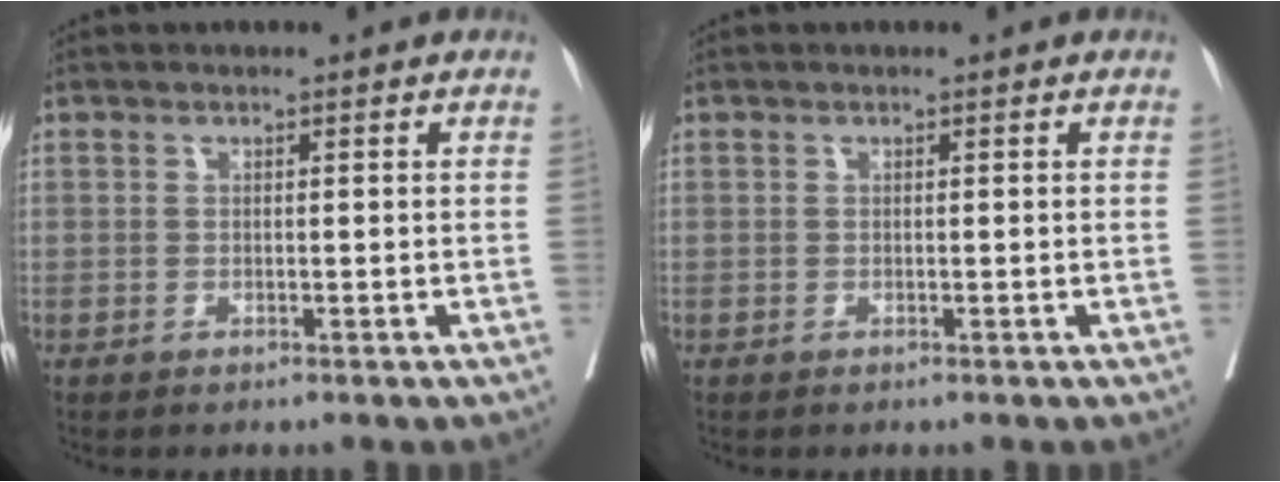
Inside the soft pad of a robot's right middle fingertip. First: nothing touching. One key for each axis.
{"total": 0.0}